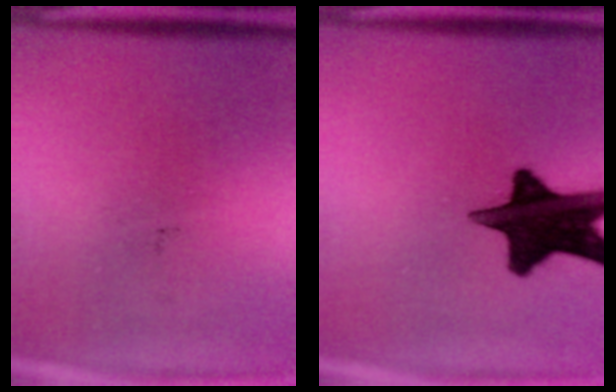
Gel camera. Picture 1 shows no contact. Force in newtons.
{"total": 16.1}